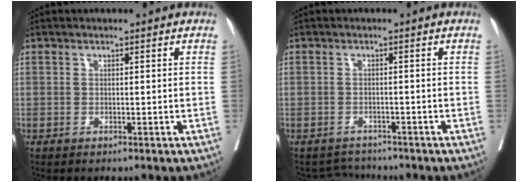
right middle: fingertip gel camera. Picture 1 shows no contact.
{"total": 2.8, "force": [-2.6, 0.3, -0.9], "torque": [0.015, -0.008, -0.041]}